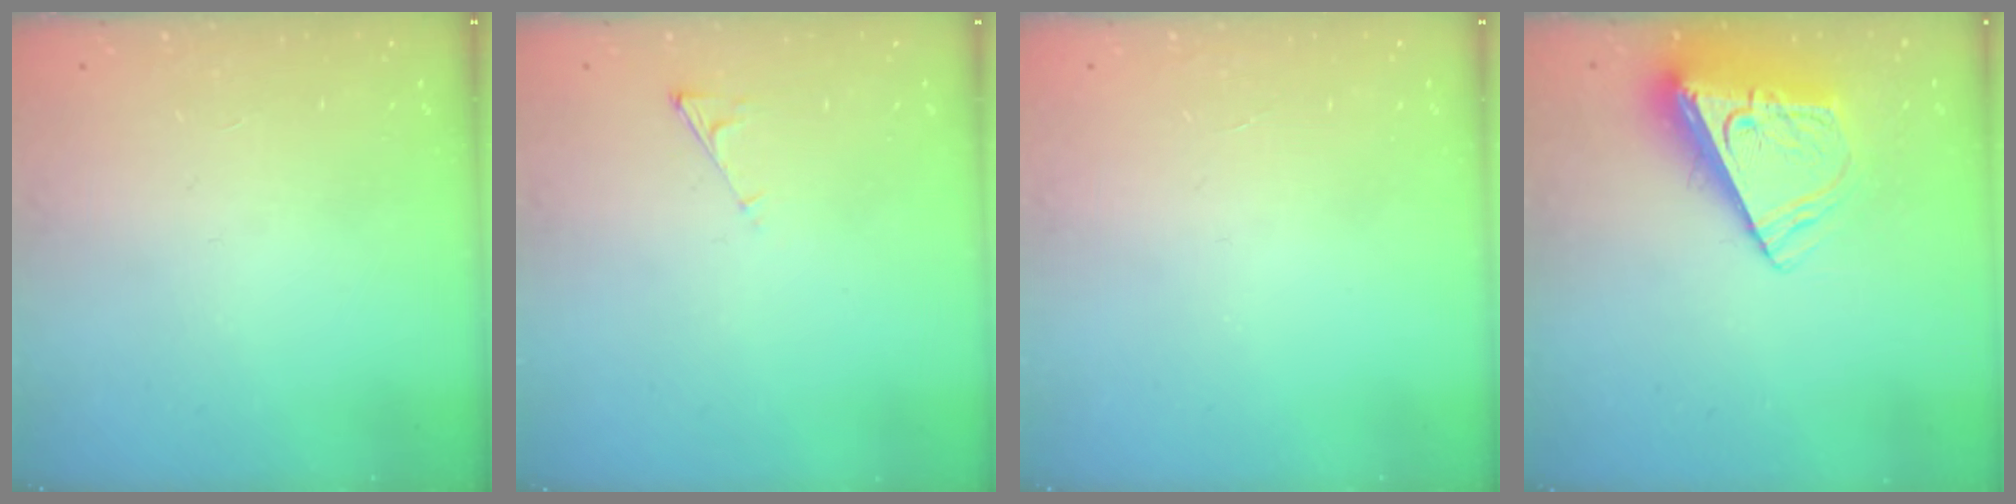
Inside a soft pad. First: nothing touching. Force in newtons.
{"total": 3.1, "press": 3.1, "slide": 0.4}
{"total": 0.0}
{"total": 9.9, "press": 9.9, "slide": 1.3}